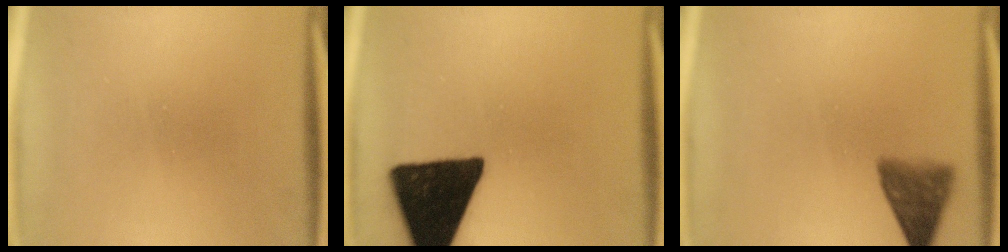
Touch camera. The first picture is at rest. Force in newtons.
{"total": 17.6}
{"total": 5.2}